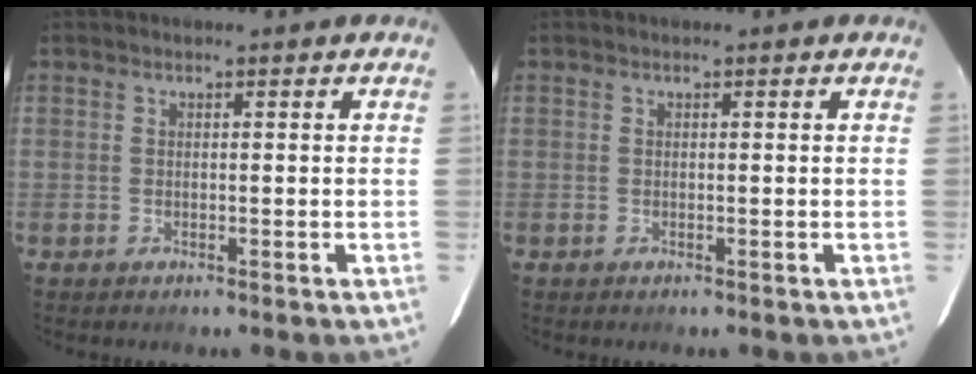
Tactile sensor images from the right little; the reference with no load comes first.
{"total": 0.0}